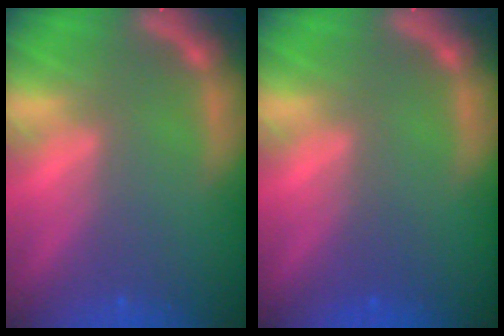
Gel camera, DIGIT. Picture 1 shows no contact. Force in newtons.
{"total": 1.0}